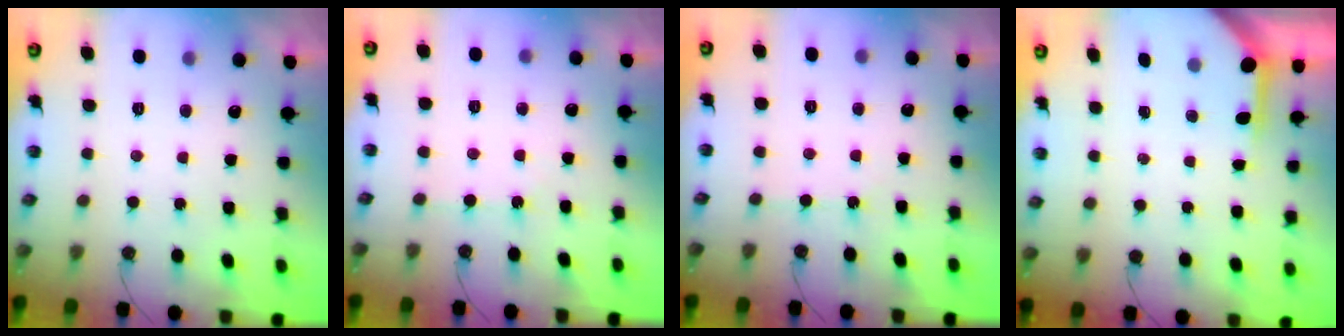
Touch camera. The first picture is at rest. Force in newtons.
{"total": 1.8, "press": 1.8, "slide": 0.4}
{"total": 1.4, "press": 1.3, "slide": 0.3}
{"total": 3.8, "press": 3.8, "slide": 0.3}